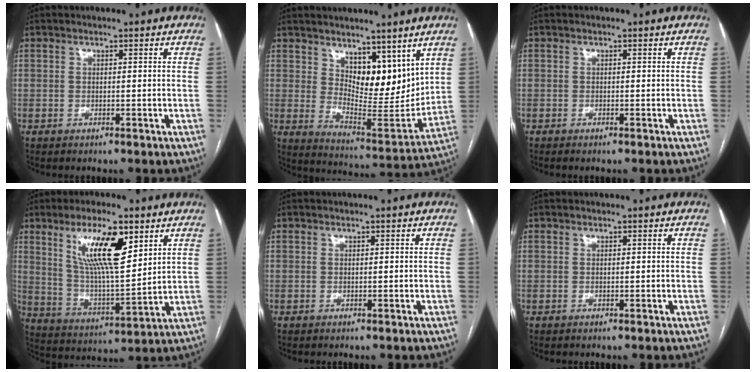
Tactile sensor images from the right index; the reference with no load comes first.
{"total": 11.4, "force": [6.5, 5.0, 7.9], "torque": [-0.120, -0.016, 0.125]}
{"total": 0.6, "force": [-0.5, -0.1, 0.3], "torque": [-0.010, -0.002, -0.008]}
{"total": 13.7, "force": [6.8, 3.3, 11.5], "torque": [-0.214, 0.002, 0.127]}
{"total": 0.0}
{"total": 0.0}